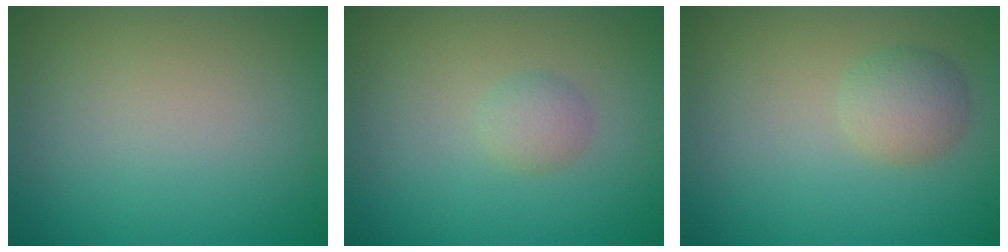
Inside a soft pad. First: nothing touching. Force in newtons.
{"total": 1.4, "press": 1.4, "slide": 0.1}
{"total": 2.3, "press": 2.3, "slide": 0.0}